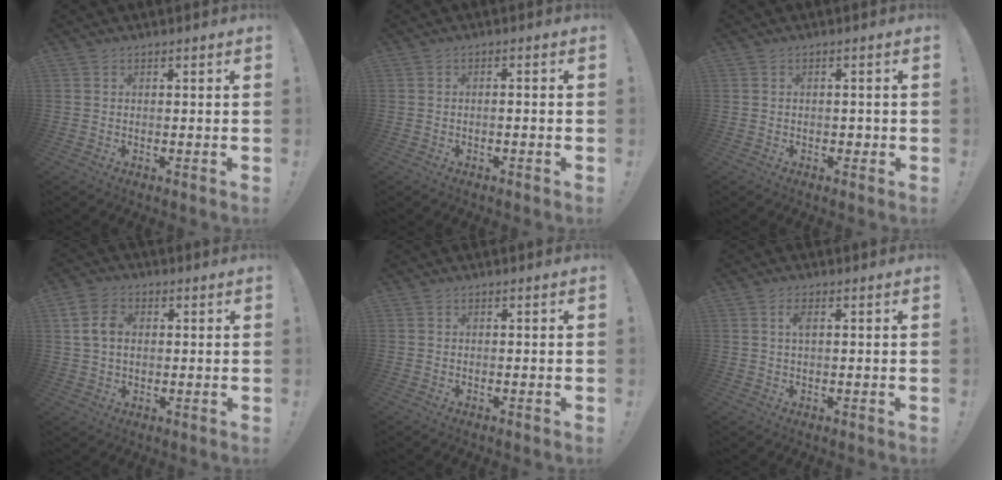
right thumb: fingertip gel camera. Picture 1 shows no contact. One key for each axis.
{"total": 1.2, "fx": -0.9, "fy": -0.2, "fz": 0.7, "tx": -0.011, "ty": 0.000, "tz": -0.016}
{"total": 1.5, "fx": -0.4, "fy": 1.3, "fz": 0.7, "tx": -0.009, "ty": 0.004, "tz": -0.008}
{"total": 7.9, "fx": 1.6, "fy": 5.9, "fz": 5.1, "tx": -0.092, "ty": 0.011, "tz": 0.034}
{"total": 0.0}
{"total": 2.6, "fx": 1.0, "fy": 1.0, "fz": 2.2, "tx": -0.035, "ty": -0.001, "tz": 0.014}